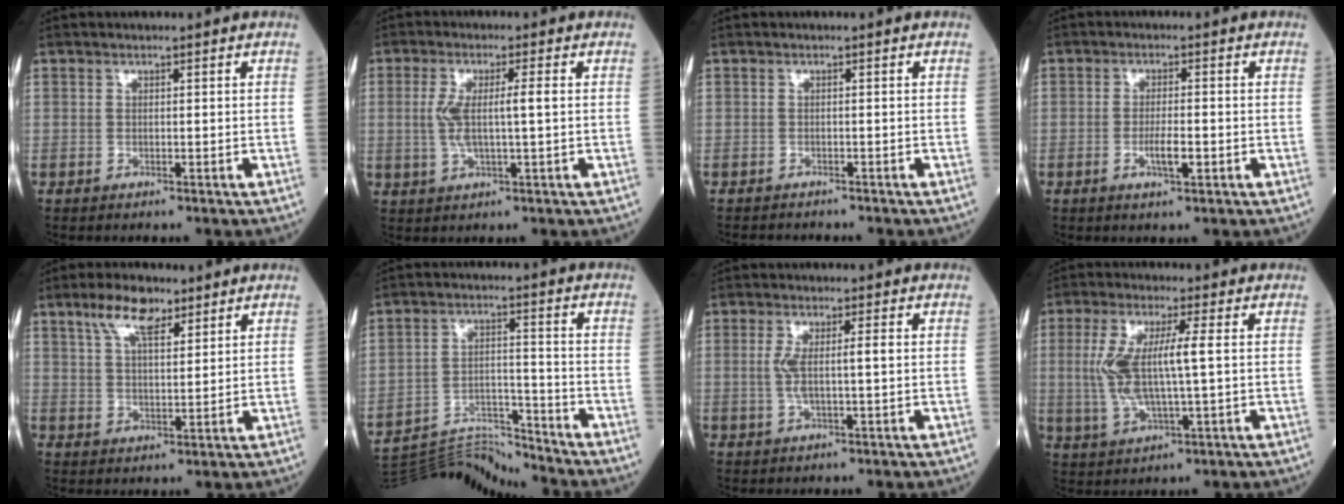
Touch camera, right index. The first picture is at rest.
{"total": 5.5, "force": [0.3, 0.5, 5.5], "torque": [-0.116, 0.004, 0.005]}
{"total": 2.5, "force": [-2.3, 0.9, 0.3], "torque": [-0.007, -0.005, -0.033]}
{"total": 3.4, "force": [-1.1, 0.5, 3.2], "torque": [-0.059, -0.001, -0.018]}
{"total": 7.0, "force": [4.5, 2.4, 4.7], "torque": [-0.096, 0.012, 0.084]}
{"total": 11.2, "force": [-11.2, -1.3, 0.2], "torque": [-0.007, 0.018, -0.195]}
{"total": 4.3, "force": [0.2, 0.4, 4.2], "torque": [-0.087, 0.006, 0.004]}
{"total": 9.5, "force": [0.8, 1.6, 9.3], "torque": [-0.207, 0.007, 0.018]}